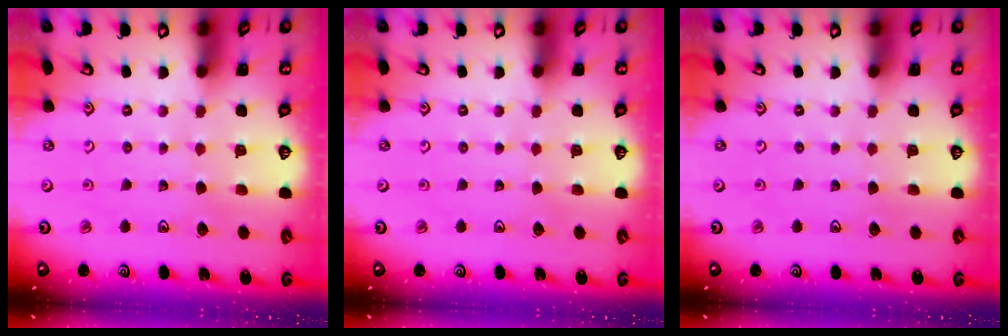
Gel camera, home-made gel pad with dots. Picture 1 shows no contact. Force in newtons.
{"total": 0.0}
{"total": 0.0}